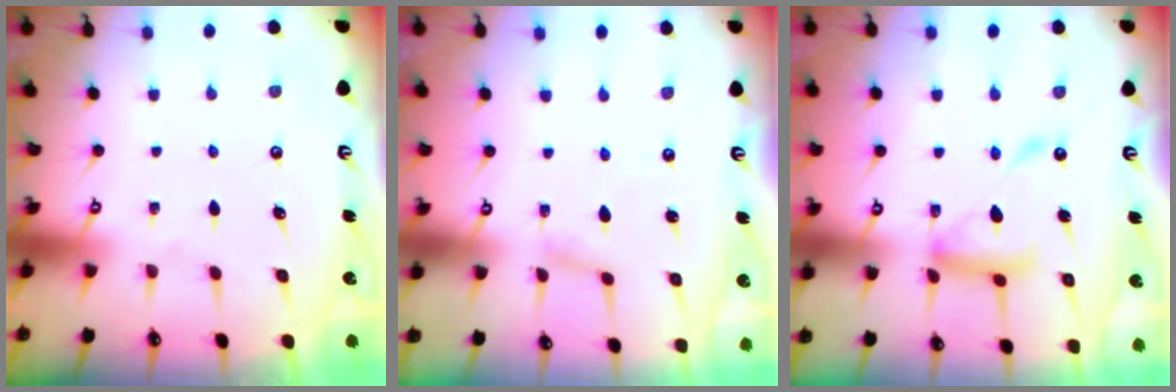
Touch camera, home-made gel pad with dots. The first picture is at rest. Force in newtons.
{"total": 2.5, "press": 2.5, "slide": 0.1}
{"total": 13.3, "press": 13.3, "slide": 1.1}